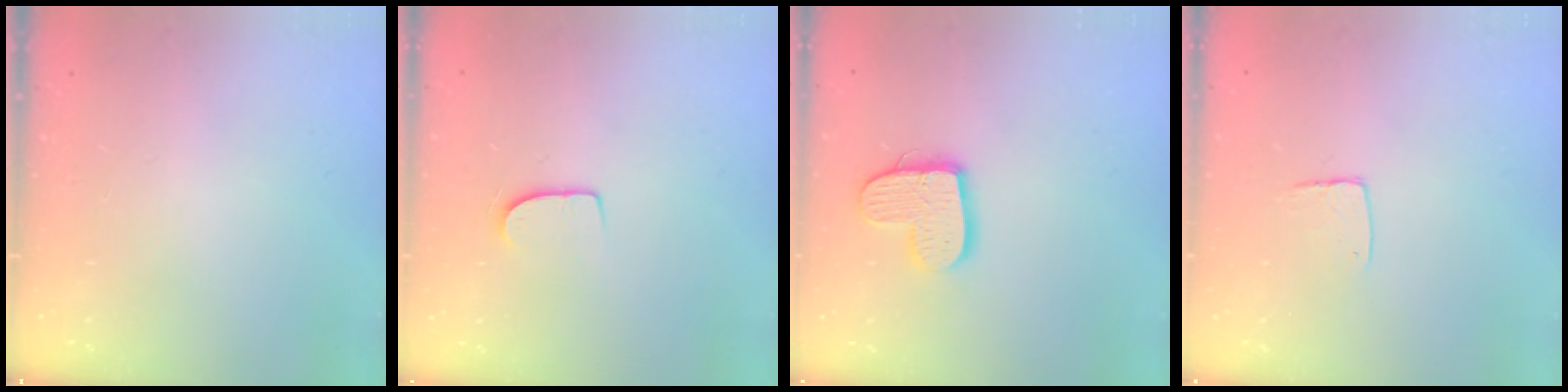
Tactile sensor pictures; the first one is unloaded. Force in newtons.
{"total": 7.1, "press": 7.1, "slide": 0.5}
{"total": 12.6, "press": 12.6, "slide": 0.8}
{"total": 5.9, "press": 5.9, "slide": 0.4}